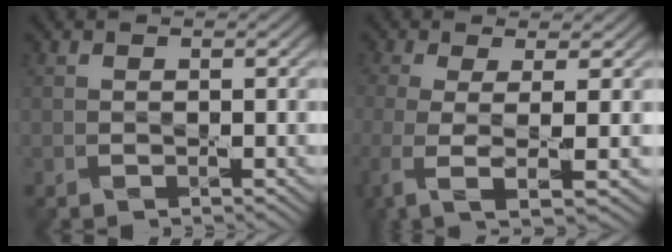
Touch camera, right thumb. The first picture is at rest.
{"total": 6.3, "force": [-1.4, 1.5, 6.0], "torque": [-0.121, -0.018, -0.031]}